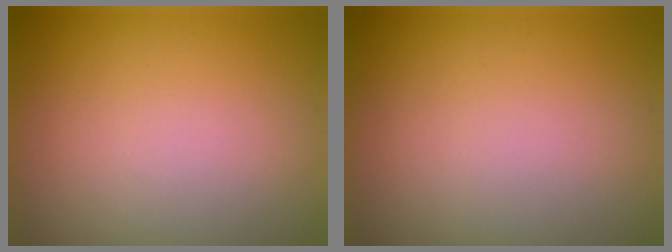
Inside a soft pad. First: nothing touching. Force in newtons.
{"total": 0.0}